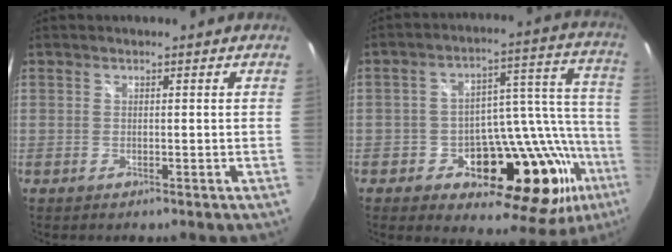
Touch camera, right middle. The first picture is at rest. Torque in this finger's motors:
{"motor_torque": [1.07, -1.07, 0.28, 0.11]}